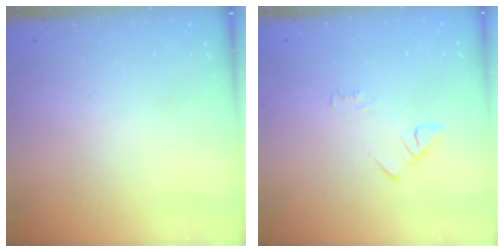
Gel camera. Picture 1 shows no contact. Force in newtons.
{"total": 2.9, "press": 2.9, "slide": 0.5}